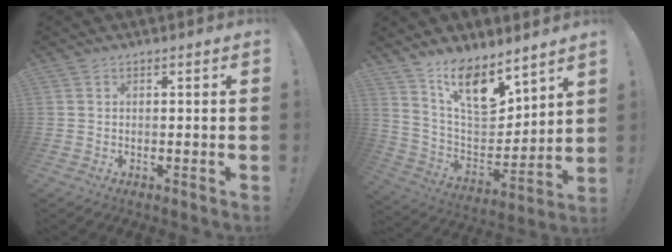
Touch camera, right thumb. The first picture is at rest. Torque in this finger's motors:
{"motor_torque": [-0.79, 1.71, 1.47, 1.30, 0.29]}